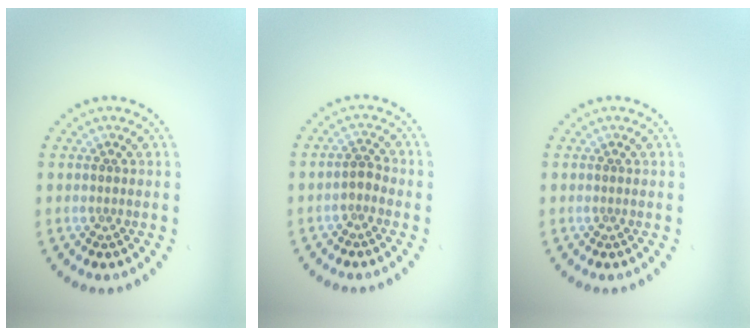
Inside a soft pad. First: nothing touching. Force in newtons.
{"total": 1.2, "press": 1.1, "slide": 0.6}
{"total": 0.0}